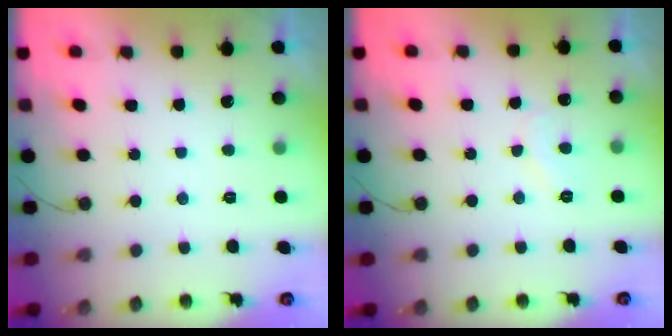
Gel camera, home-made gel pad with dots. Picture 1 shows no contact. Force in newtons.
{"total": 6.4, "press": 6.3, "slide": 0.6}